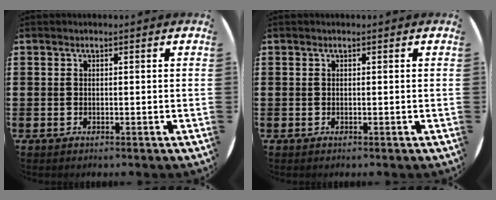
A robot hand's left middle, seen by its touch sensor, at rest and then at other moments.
{"total": 0.0}